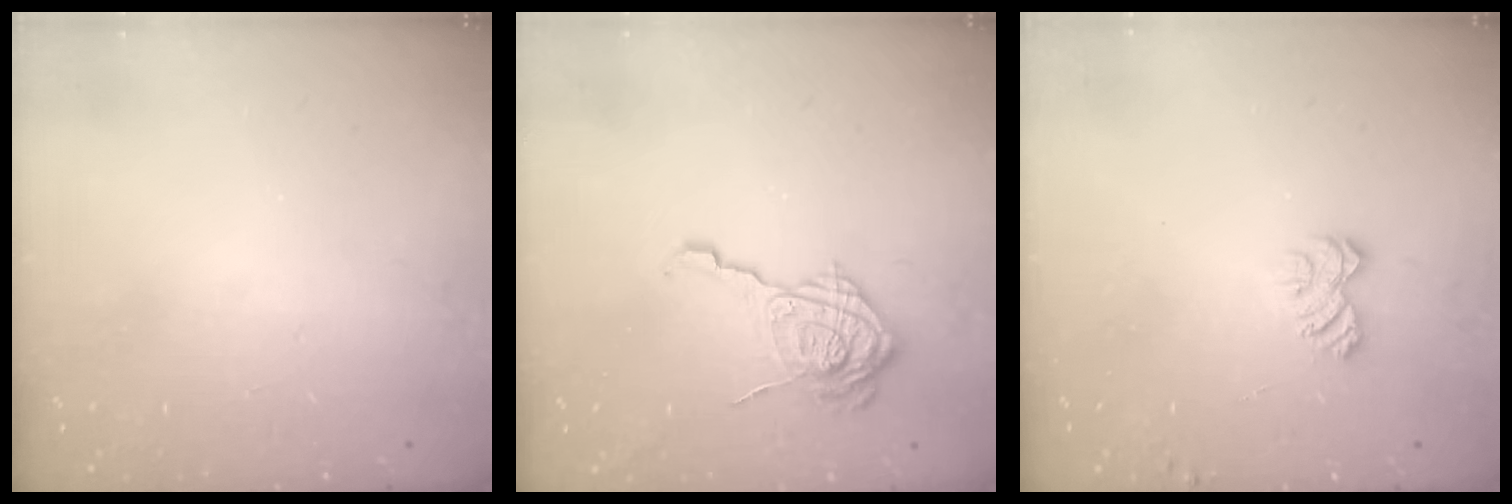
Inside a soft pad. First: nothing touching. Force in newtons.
{"total": 16.1, "press": 16.1, "slide": 0.5}
{"total": 5.5, "press": 5.4, "slide": 0.5}